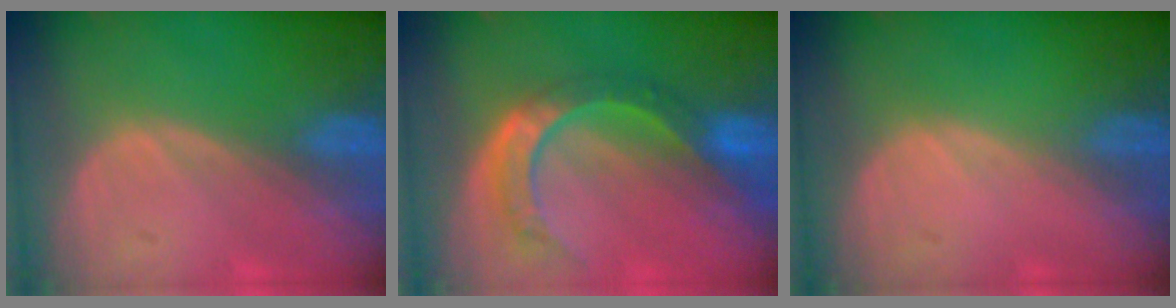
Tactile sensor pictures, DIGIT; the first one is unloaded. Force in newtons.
{"total": 8.8, "press": 7.3, "slide": 5.0}
{"total": 0.0}